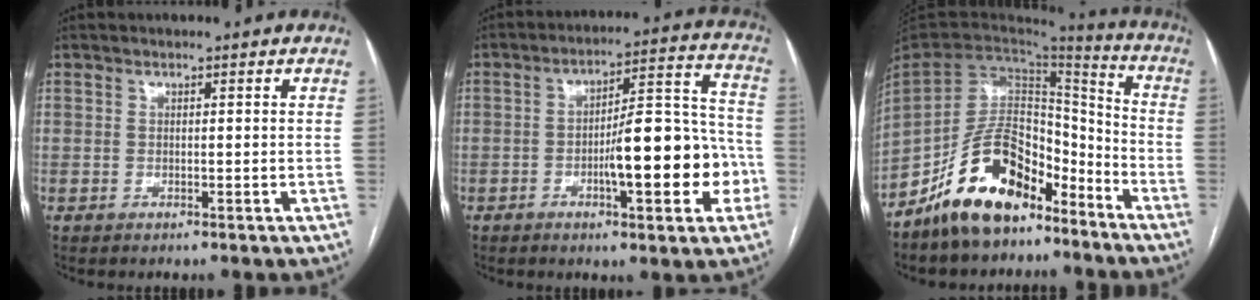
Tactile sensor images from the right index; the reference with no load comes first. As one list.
[{"total": 14.9, "force": [-4.1, 3.6, 13.8], "torque": [-0.193, 0.033, -0.056]}, {"total": 15.0, "force": [-10.5, 7.4, 7.7], "torque": [-0.149, 0.033, -0.191]}]